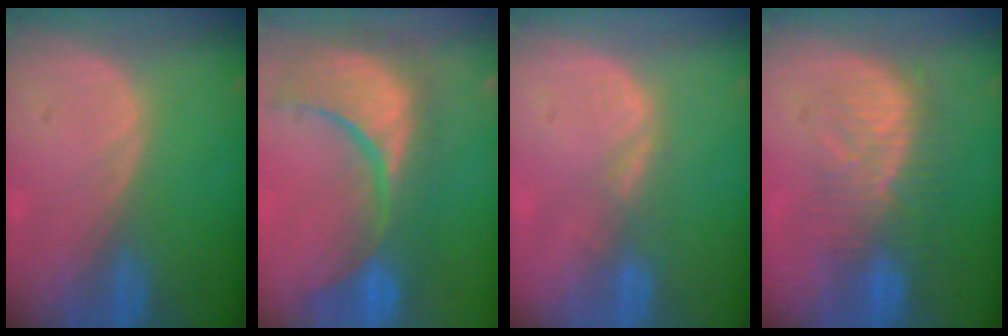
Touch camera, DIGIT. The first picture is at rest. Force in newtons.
{"total": 13.5, "press": 11.8, "slide": 6.6}
{"total": 2.7, "press": 2.1, "slide": 1.7}
{"total": 8.3, "press": 8.1, "slide": 1.7}